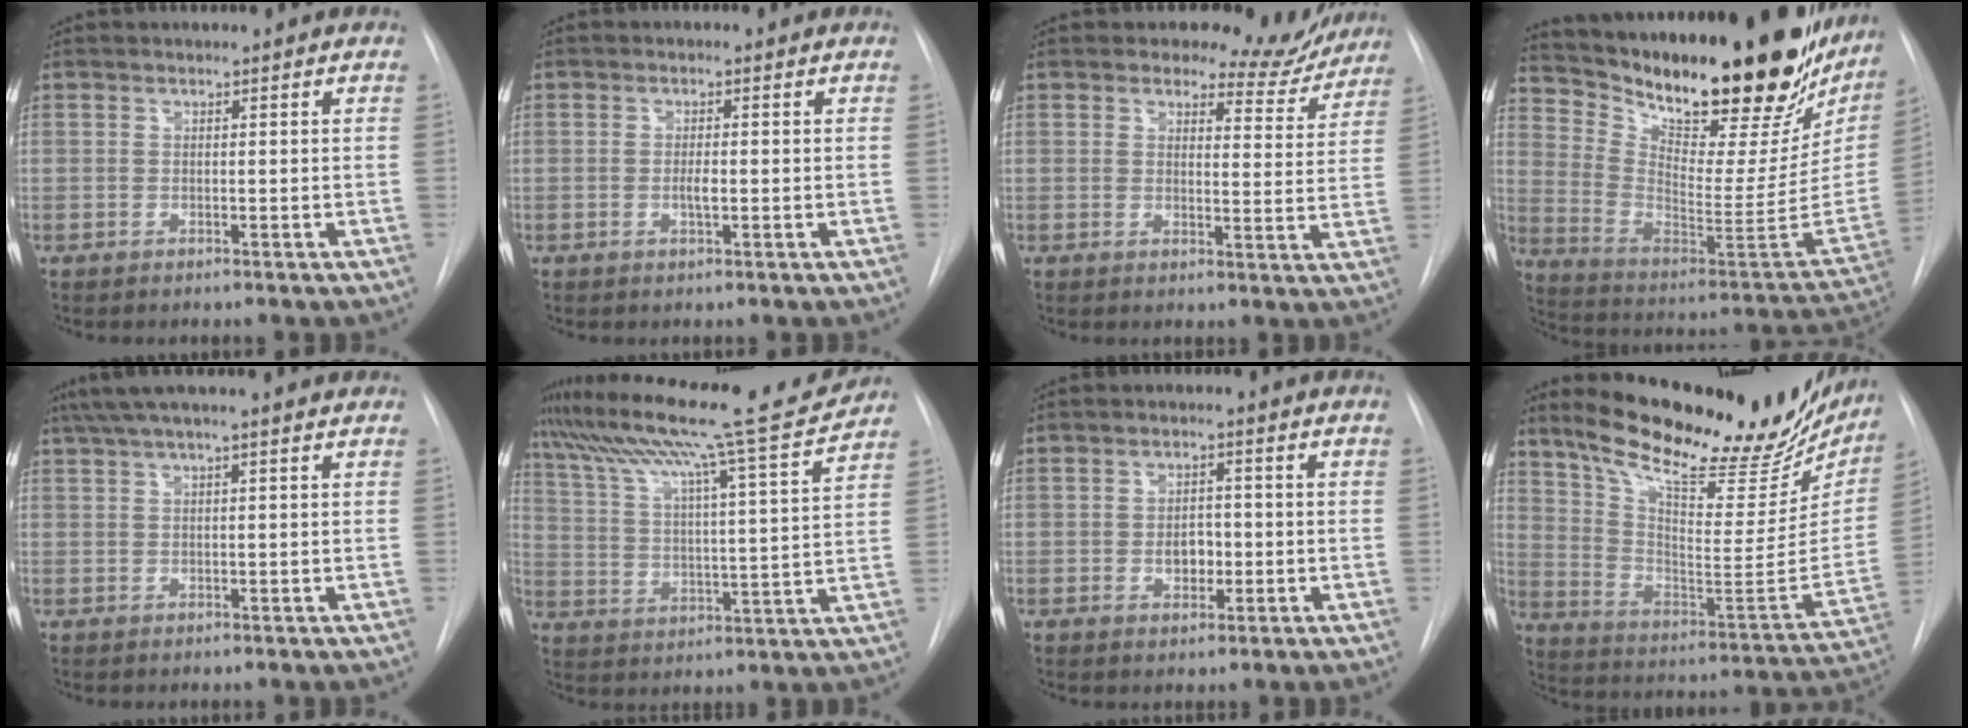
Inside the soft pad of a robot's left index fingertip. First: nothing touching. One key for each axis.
{"total": 1.8, "fx": -0.3, "fy": 0.4, "fz": 1.7, "tx": -0.033, "ty": 0.000, "tz": -0.006}
{"total": 8.3, "fx": 7.6, "fy": 3.2, "fz": 0.6, "tx": 0.014, "ty": -0.023, "tz": 0.075}
{"total": 35.0, "fx": 27.0, "fy": 9.9, "fz": 20.0, "tx": -0.352, "ty": -0.050, "tz": 0.386}
{"total": 6.8, "fx": 5.0, "fy": 0.0, "fz": 4.5, "tx": -0.080, "ty": 0.045, "tz": 0.079}
{"total": 20.6, "fx": 18.1, "fy": -1.0, "fz": 9.7, "tx": -0.168, "ty": -0.021, "tz": 0.268}
{"total": 3.6, "fx": -0.7, "fy": 2.4, "fz": 2.6, "tx": -0.036, "ty": 0.005, "tz": -0.006}
{"total": 29.1, "fx": 23.4, "fy": 8.2, "fz": 15.3, "tx": -0.237, "ty": -0.028, "tz": 0.328}